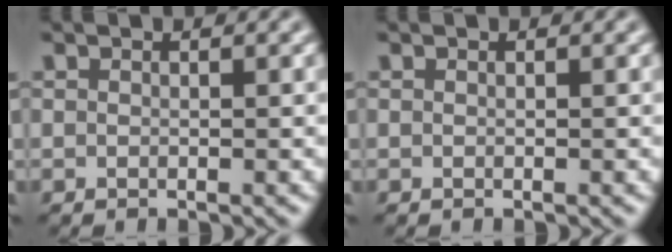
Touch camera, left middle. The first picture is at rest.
{"total": 0.0}